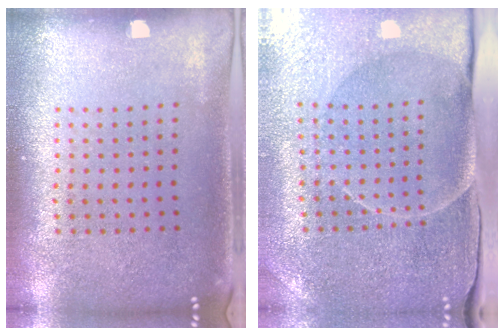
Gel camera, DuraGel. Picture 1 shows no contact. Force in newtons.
{"total": 3.6, "press": 3.6, "slide": 0.6}